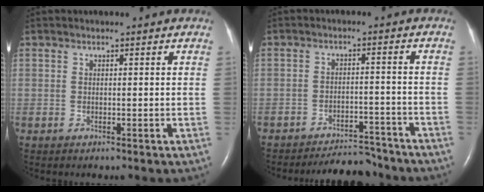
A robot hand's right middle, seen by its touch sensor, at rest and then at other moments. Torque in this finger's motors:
{"motor_torque": [0.03, -0.07, 0.01, 0.04]}